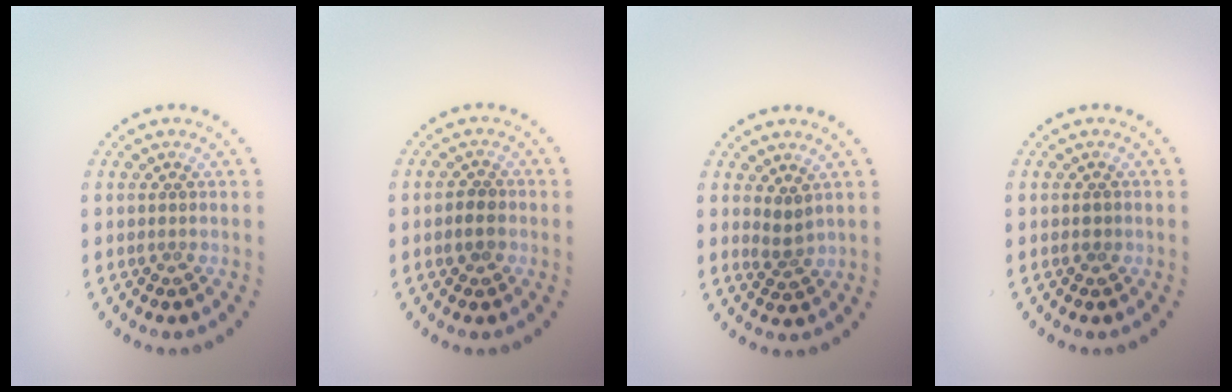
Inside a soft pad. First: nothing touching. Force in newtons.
{"total": 2.0, "press": 2.0, "slide": 0.5}
{"total": 1.9, "press": 1.4, "slide": 1.4}
{"total": 0.8, "press": 0.7, "slide": 0.3}